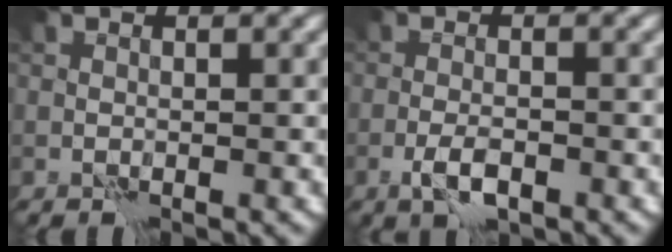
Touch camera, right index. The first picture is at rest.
{"total": 2.3, "force": [-1.1, 0.8, 1.9], "torque": [-0.040, -0.001, -0.024]}